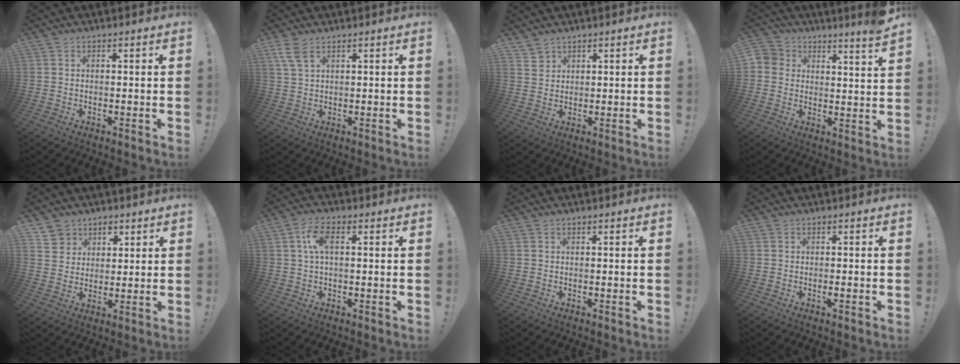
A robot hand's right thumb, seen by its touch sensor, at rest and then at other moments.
{"total": 4.8, "force": [2.9, 1.9, 3.3], "torque": [-0.063, -0.009, 0.055]}
{"total": 2.9, "force": [2.4, 1.6, 0.4], "torque": [-0.002, -0.018, 0.044]}
{"total": 5.5, "force": [4.3, 2.2, 2.6], "torque": [-0.048, -0.030, 0.079]}
{"total": 6.6, "force": [3.9, 5.4, 0.4], "torque": [-0.010, -0.028, 0.078]}
{"total": 6.4, "force": [1.4, 2.8, 5.6], "torque": [-0.097, 0.006, 0.023]}
{"total": 0.0}
{"total": 1.1, "force": [-0.5, -0.1, 1.0], "torque": [-0.020, 0.000, -0.009]}